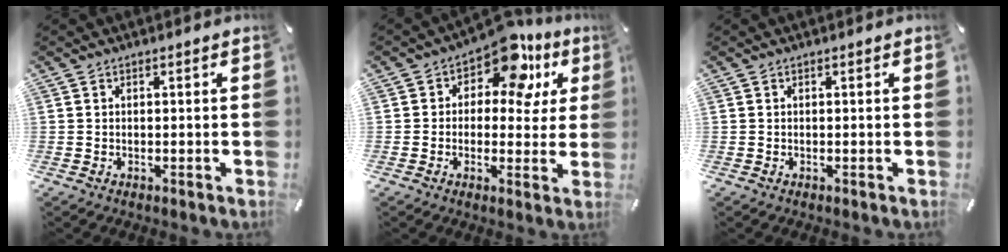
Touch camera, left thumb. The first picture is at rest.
{"total": 11.6, "force": [6.4, 6.7, 6.9], "torque": [-0.102, -0.038, 0.112]}
{"total": 0.0}